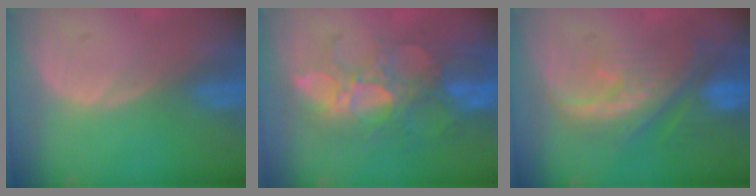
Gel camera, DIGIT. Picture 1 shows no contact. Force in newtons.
{"total": 10.7, "press": 9.4, "slide": 5.1}
{"total": 10.1, "press": 8.9, "slide": 4.7}